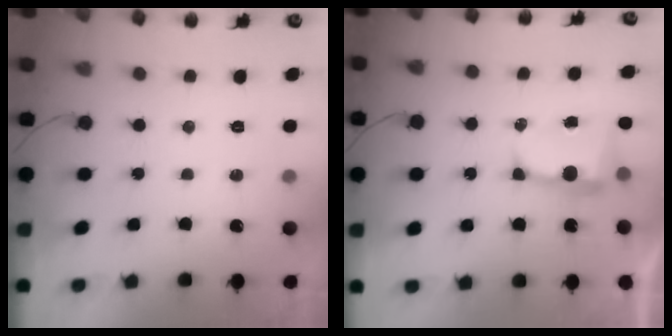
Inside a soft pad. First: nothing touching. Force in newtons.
{"total": 6.2, "press": 6.2, "slide": 0.4}